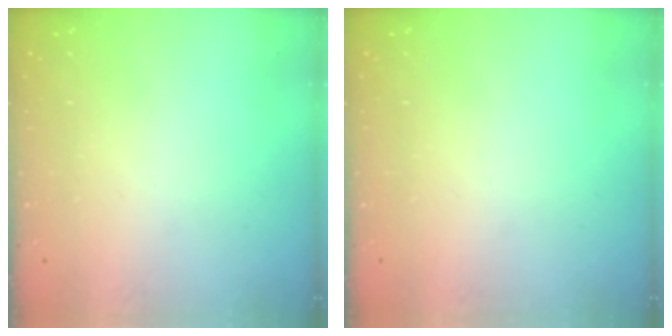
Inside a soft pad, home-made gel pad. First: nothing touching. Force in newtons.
{"total": 0.0}